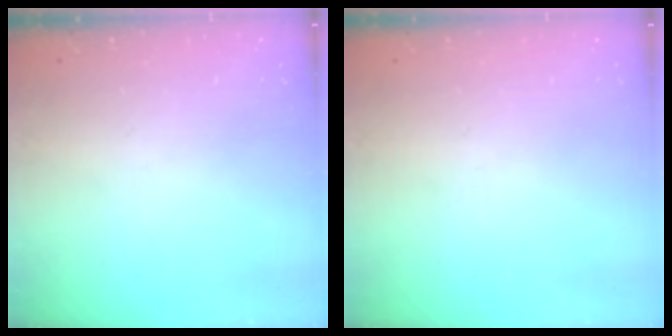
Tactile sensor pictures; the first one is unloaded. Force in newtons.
{"total": 0.0}